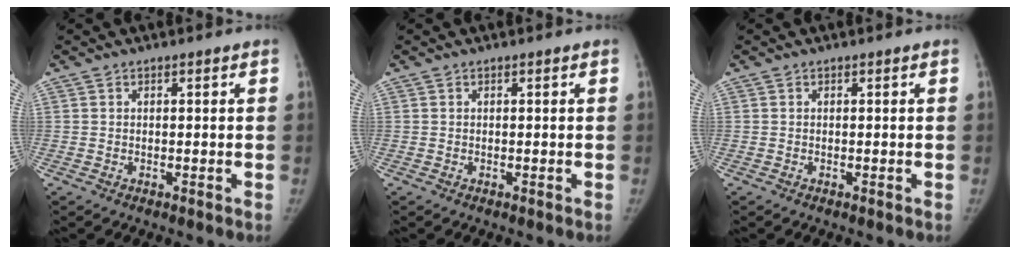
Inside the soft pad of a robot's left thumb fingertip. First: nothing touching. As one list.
[{"total": 0.0}, {"total": 0.0}]